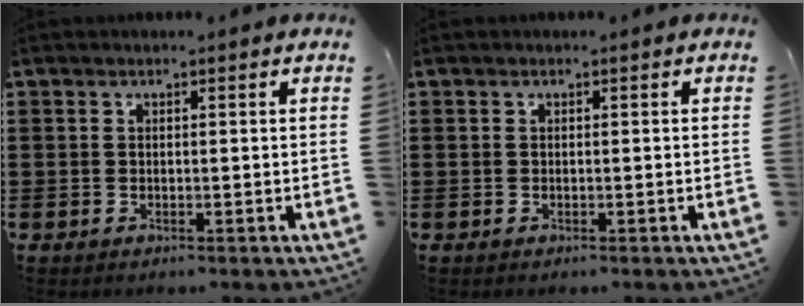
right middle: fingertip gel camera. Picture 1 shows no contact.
{"total": 0.0}